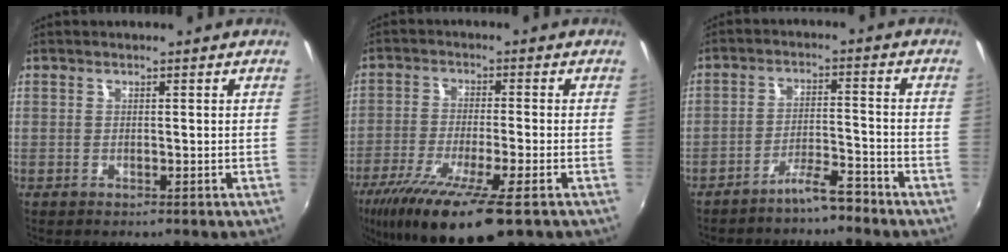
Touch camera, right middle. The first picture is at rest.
{"total": 15.5, "force": [-9.9, 2.1, 11.8], "torque": [-0.227, -0.053, -0.168]}
{"total": 4.8, "force": [-4.4, 0.3, 1.8], "torque": [-0.044, 0.007, -0.074]}